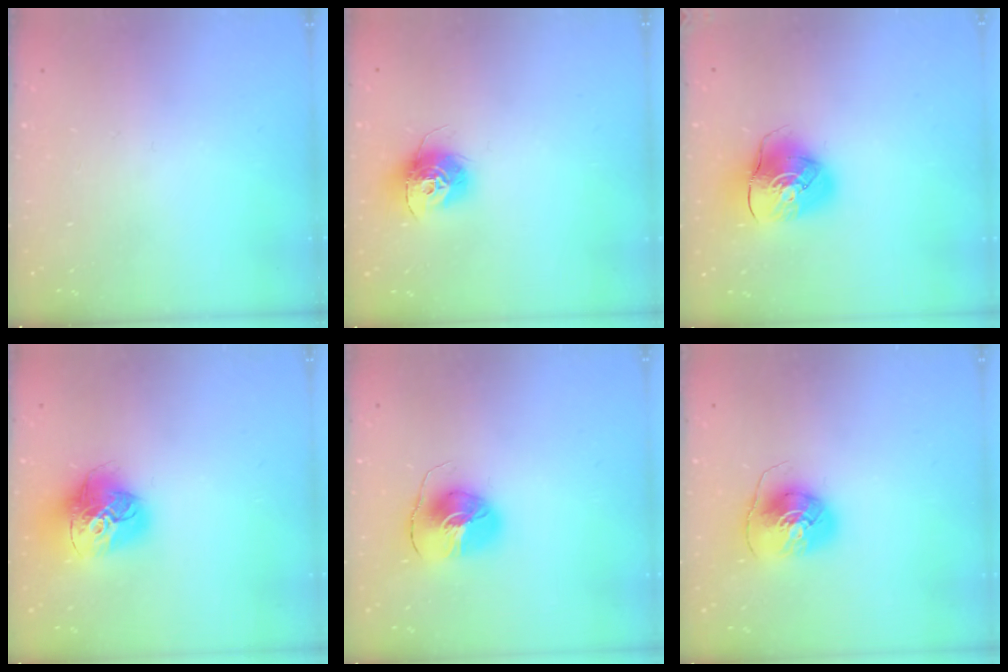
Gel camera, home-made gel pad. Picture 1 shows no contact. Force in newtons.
{"total": 12.1, "press": 12.1, "slide": 0.8}
{"total": 12.6, "press": 12.5, "slide": 1.6}
{"total": 18.0, "press": 17.9, "slide": 1.9}
{"total": 8.7, "press": 8.7, "slide": 1.1}
{"total": 8.5, "press": 8.4, "slide": 0.7}